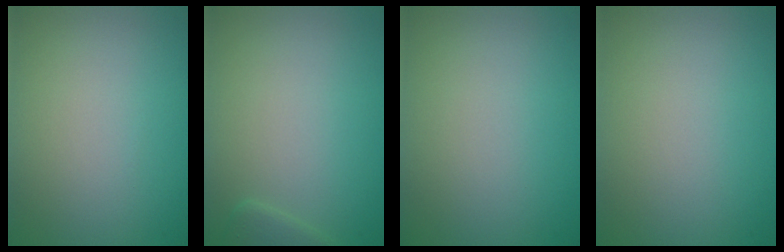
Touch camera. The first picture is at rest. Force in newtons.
{"total": 1.2, "press": 1.2, "slide": 0.1}
{"total": 0.0}
{"total": 0.0}